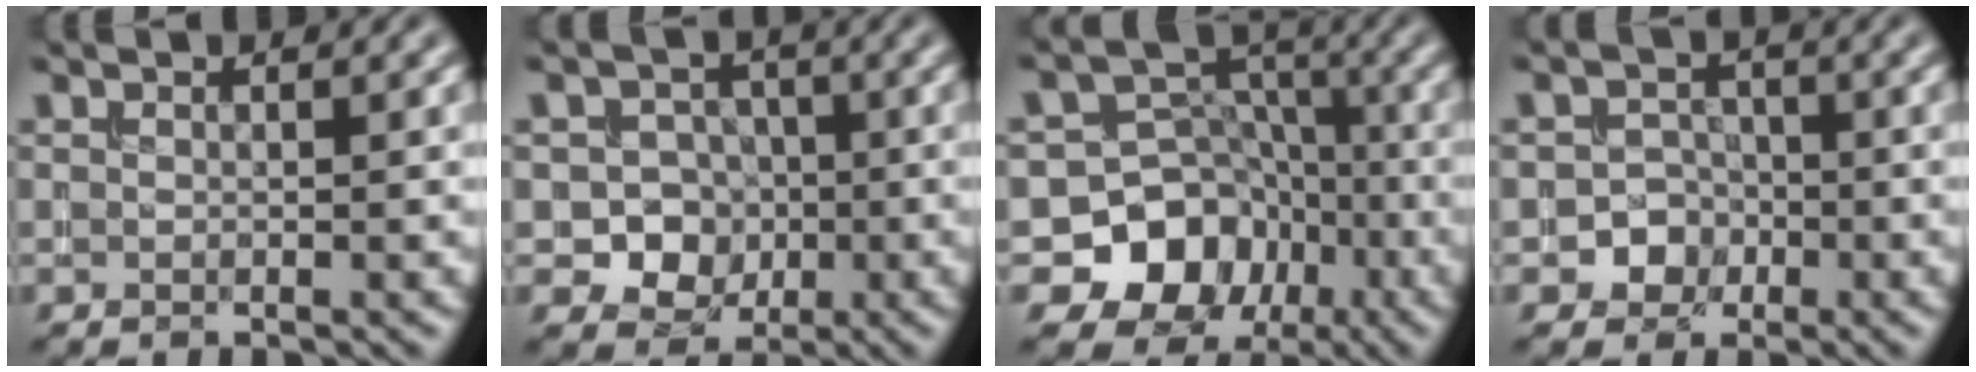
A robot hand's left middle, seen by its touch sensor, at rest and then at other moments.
{"total": 4.8, "force": [-1.1, 4.3, 1.8], "torque": [-0.005, 0.004, -0.036]}
{"total": 9.9, "force": [-4.3, 8.6, 2.5], "torque": [-0.033, 0.005, -0.106]}
{"total": 2.5, "force": [-1.0, 2.3, 0.3], "torque": [0.019, 0.006, -0.026]}